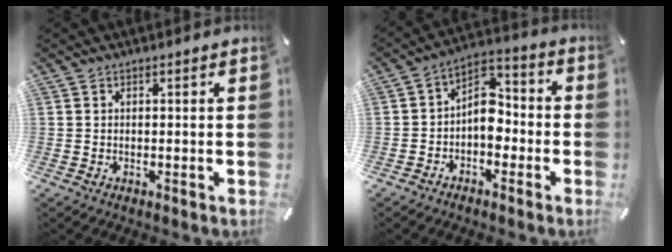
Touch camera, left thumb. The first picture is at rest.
{"total": 7.8, "force": [-2.7, 5.6, 4.7], "torque": [-0.071, 0.016, -0.053]}